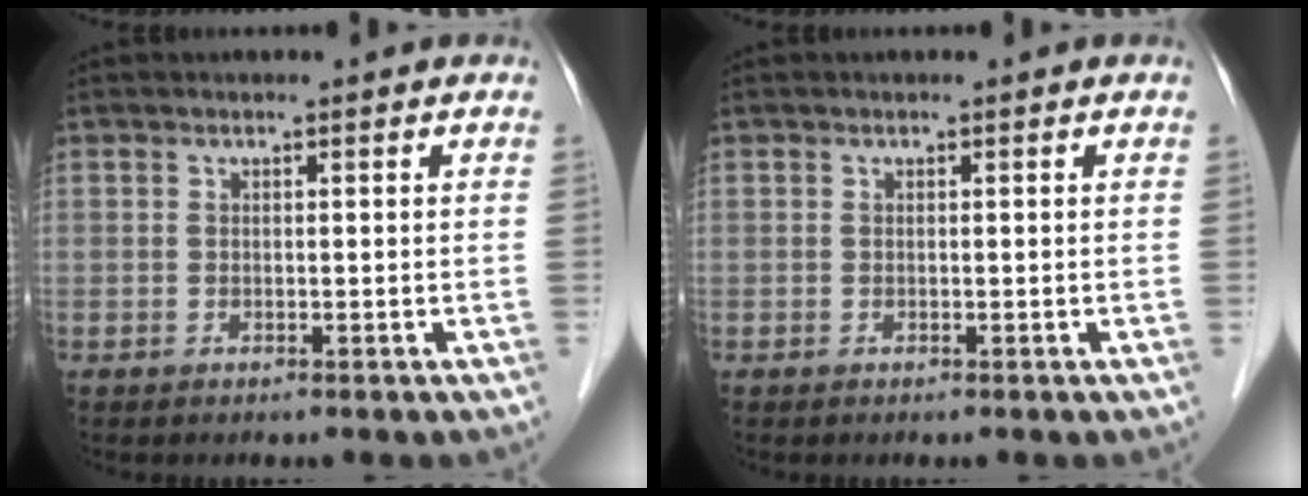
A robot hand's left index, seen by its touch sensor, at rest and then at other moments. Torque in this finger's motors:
{"motor_torque": [-0.01, 0.01, 0.02, 0.00]}